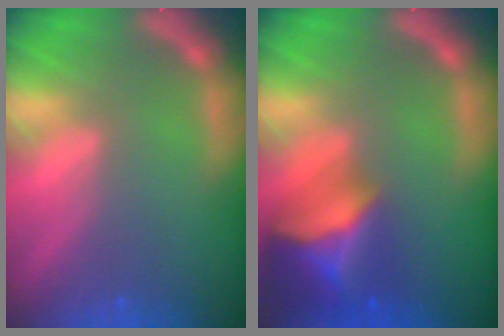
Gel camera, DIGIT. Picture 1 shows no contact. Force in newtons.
{"total": 8.9}